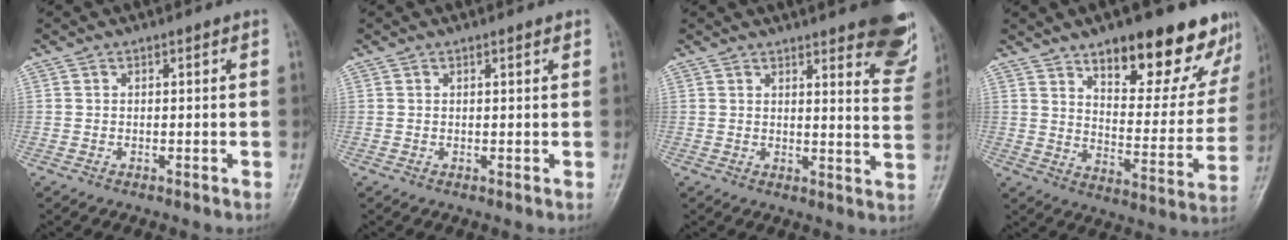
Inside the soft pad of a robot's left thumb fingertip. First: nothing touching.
{"total": 0.9, "force": [0.6, 0.1, 0.6], "torque": [-0.007, -0.003, 0.009]}
{"total": 15.4, "force": [10.5, 4.0, 10.5], "torque": [-0.094, -0.059, 0.113]}
{"total": 22.2, "force": [15.0, 8.4, 14.0], "torque": [-0.127, -0.080, 0.211]}